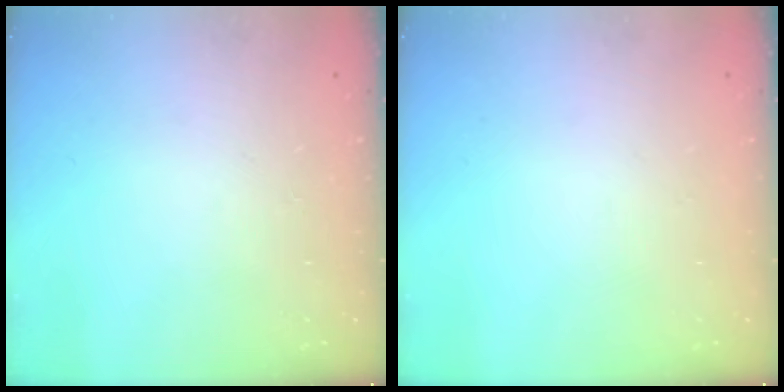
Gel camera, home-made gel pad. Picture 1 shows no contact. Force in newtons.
{"total": 0.0}